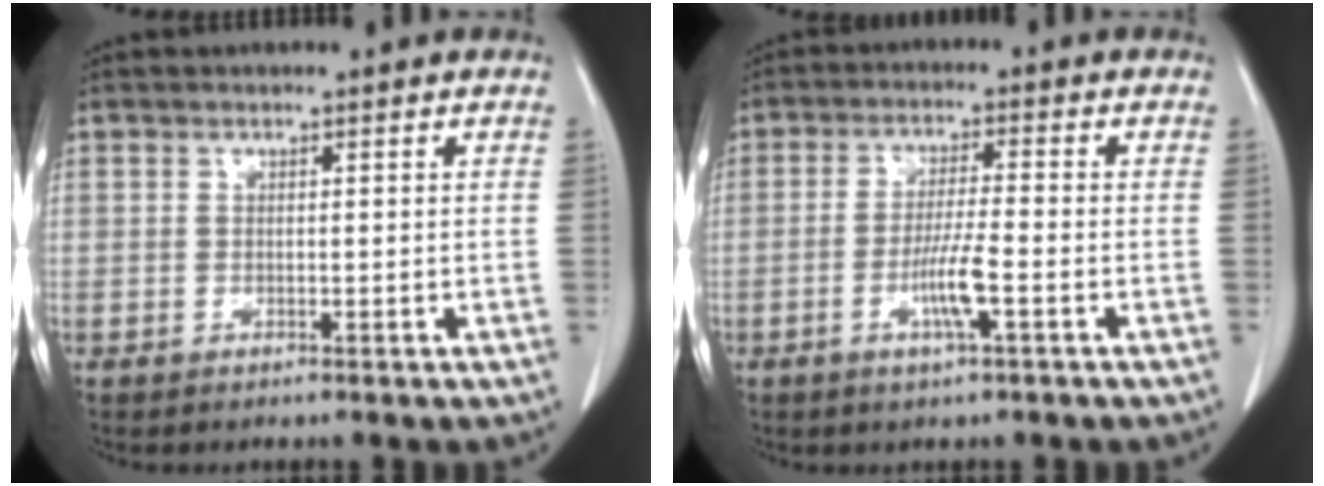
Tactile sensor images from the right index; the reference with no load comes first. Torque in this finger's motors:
{"motor_torque": [0.90, -0.28, 0.41, 0.08]}